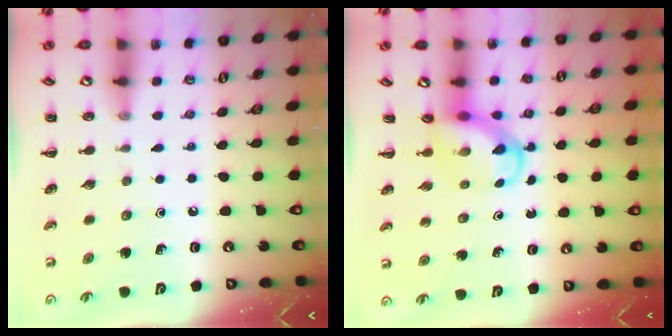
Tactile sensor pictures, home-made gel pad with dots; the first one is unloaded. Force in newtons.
{"total": 3.8, "press": 3.7, "slide": 0.8}